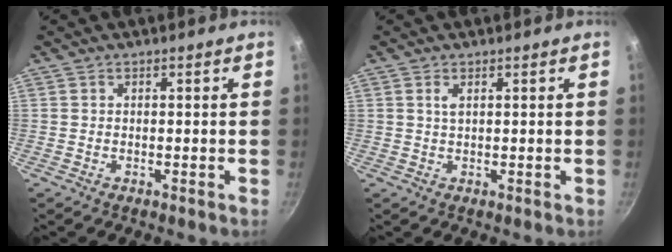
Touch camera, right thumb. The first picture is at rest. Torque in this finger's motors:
{"motor_torque": [-0.25, -0.25, 0.17, 0.31, 0.03]}